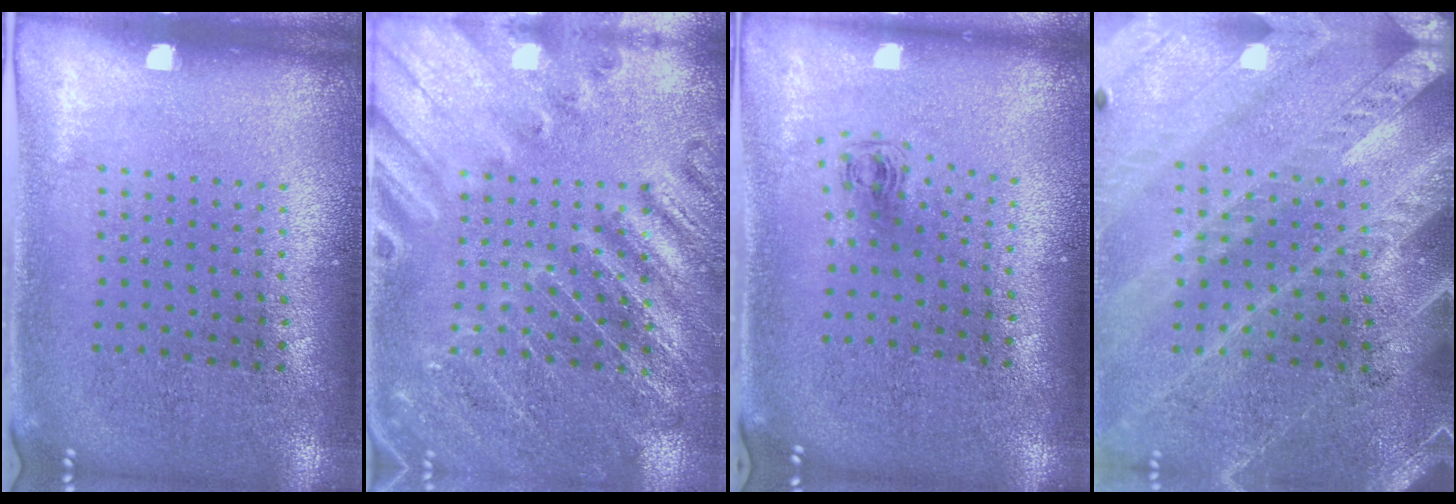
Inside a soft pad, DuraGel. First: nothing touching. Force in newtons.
{"total": 2.8, "press": 2.8, "slide": 0.4}
{"total": 0.8, "press": 0.4, "slide": 0.7}
{"total": 3.0, "press": 2.7, "slide": 1.3}